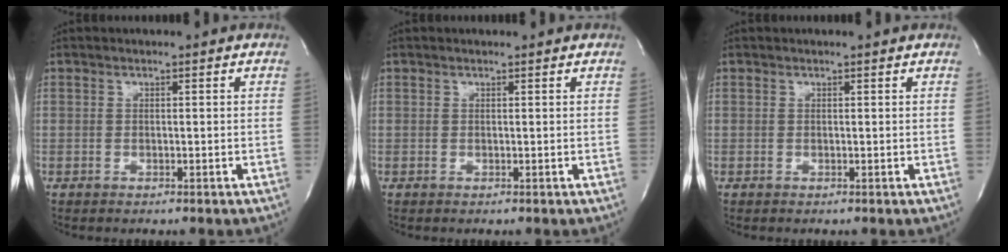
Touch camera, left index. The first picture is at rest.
{"total": 0.8, "force": [0.7, -0.1, 0.4], "torque": [-0.014, 0.004, 0.010]}
{"total": 0.7, "force": [0.6, -0.1, 0.3], "torque": [-0.013, -0.002, 0.008]}